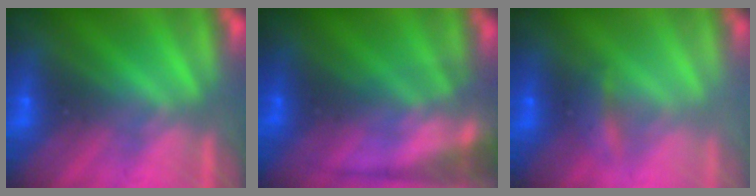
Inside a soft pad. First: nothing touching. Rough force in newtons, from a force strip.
{"total": 5.8}
{"total": 2.2}